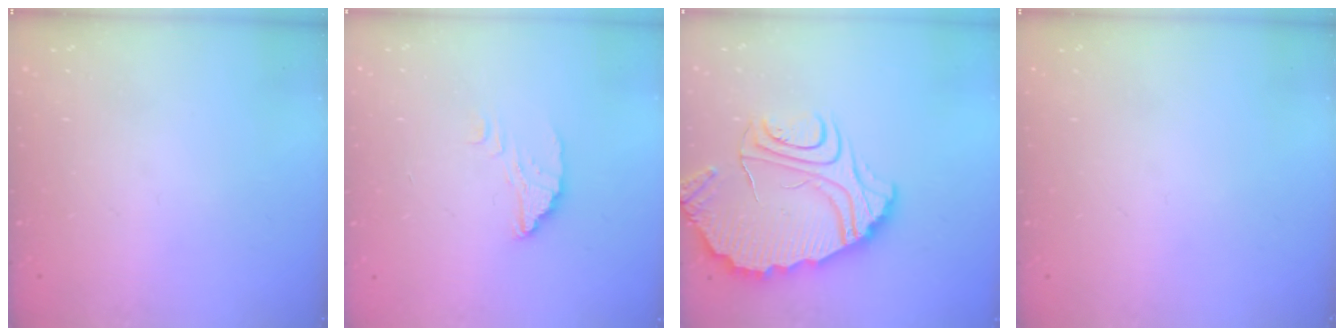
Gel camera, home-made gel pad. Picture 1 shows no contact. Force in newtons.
{"total": 3.2, "press": 3.2, "slide": 0.2}
{"total": 12.4, "press": 12.4, "slide": 1.2}
{"total": 0.0}